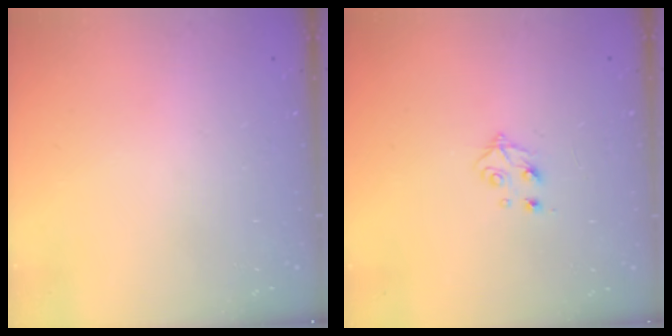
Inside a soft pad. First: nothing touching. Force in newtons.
{"total": 4.2, "press": 4.1, "slide": 0.8}